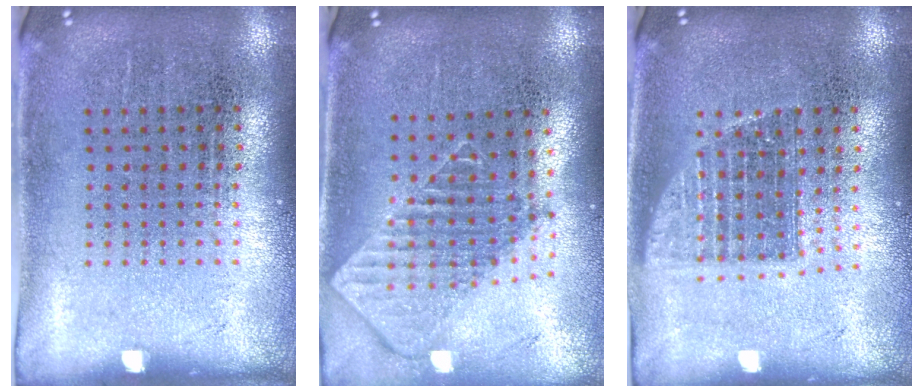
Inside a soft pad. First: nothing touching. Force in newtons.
{"total": 2.0, "press": 1.5, "slide": 1.2}
{"total": 1.3, "press": 1.1, "slide": 0.7}